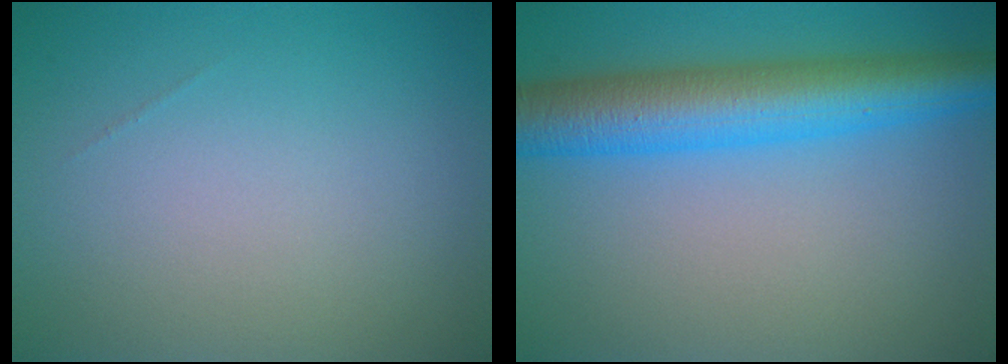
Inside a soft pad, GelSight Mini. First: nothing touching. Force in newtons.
{"total": 7.9, "press": 7.9, "slide": 0.4}